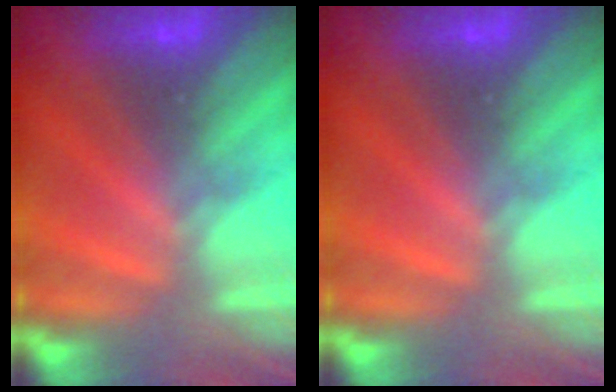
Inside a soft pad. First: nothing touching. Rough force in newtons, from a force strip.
{"total": 0.0}